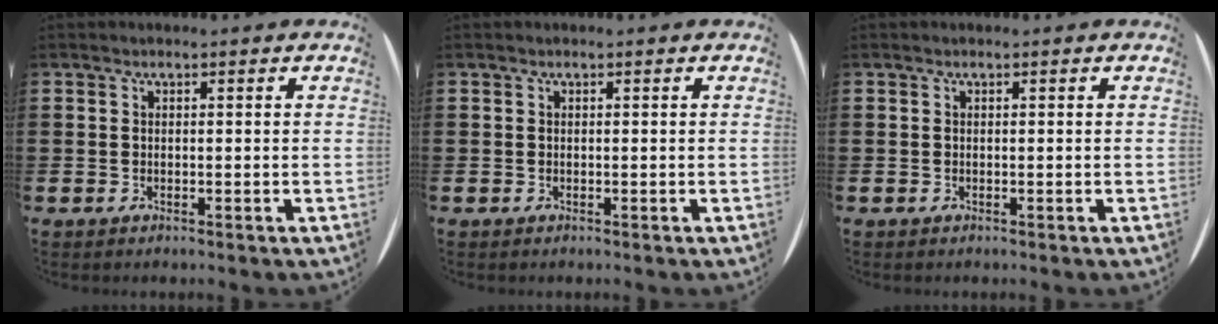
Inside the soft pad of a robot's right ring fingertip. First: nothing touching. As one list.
[{"total": 0.0}, {"total": 0.0}]